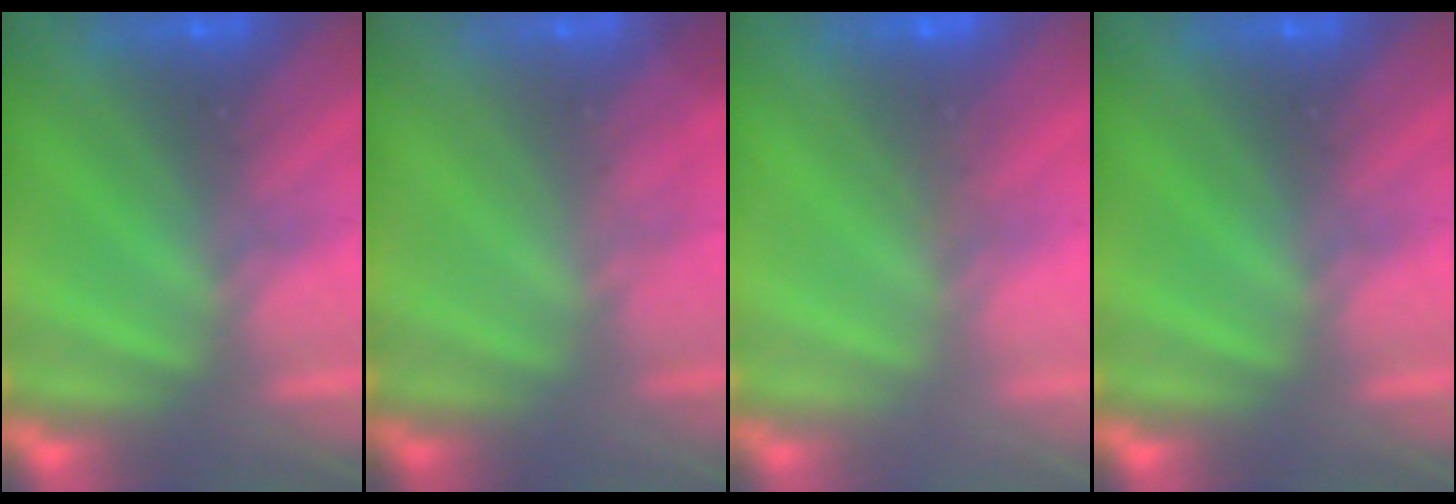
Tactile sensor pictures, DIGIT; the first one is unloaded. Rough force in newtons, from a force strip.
{"total": 1.8}
{"total": 5.1}
{"total": 0.0}